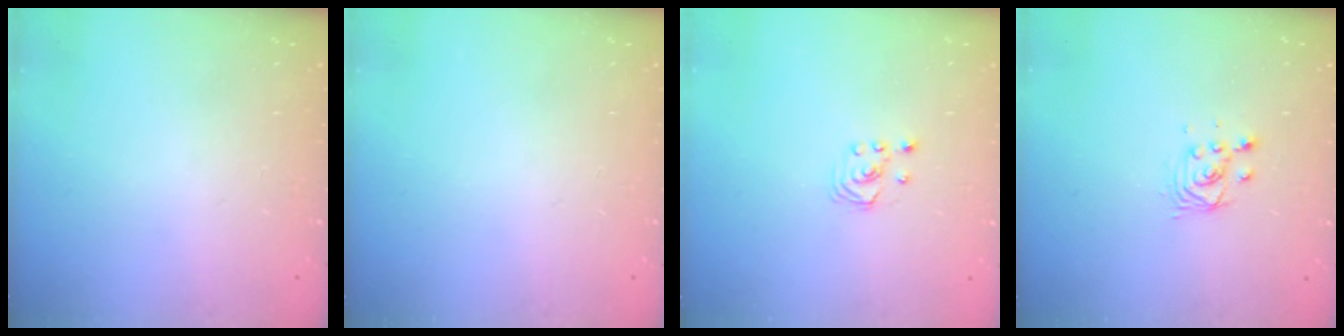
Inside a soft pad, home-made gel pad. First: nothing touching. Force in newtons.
{"total": 0.0}
{"total": 1.8, "press": 1.8, "slide": 0.2}
{"total": 3.1, "press": 3.1, "slide": 0.2}